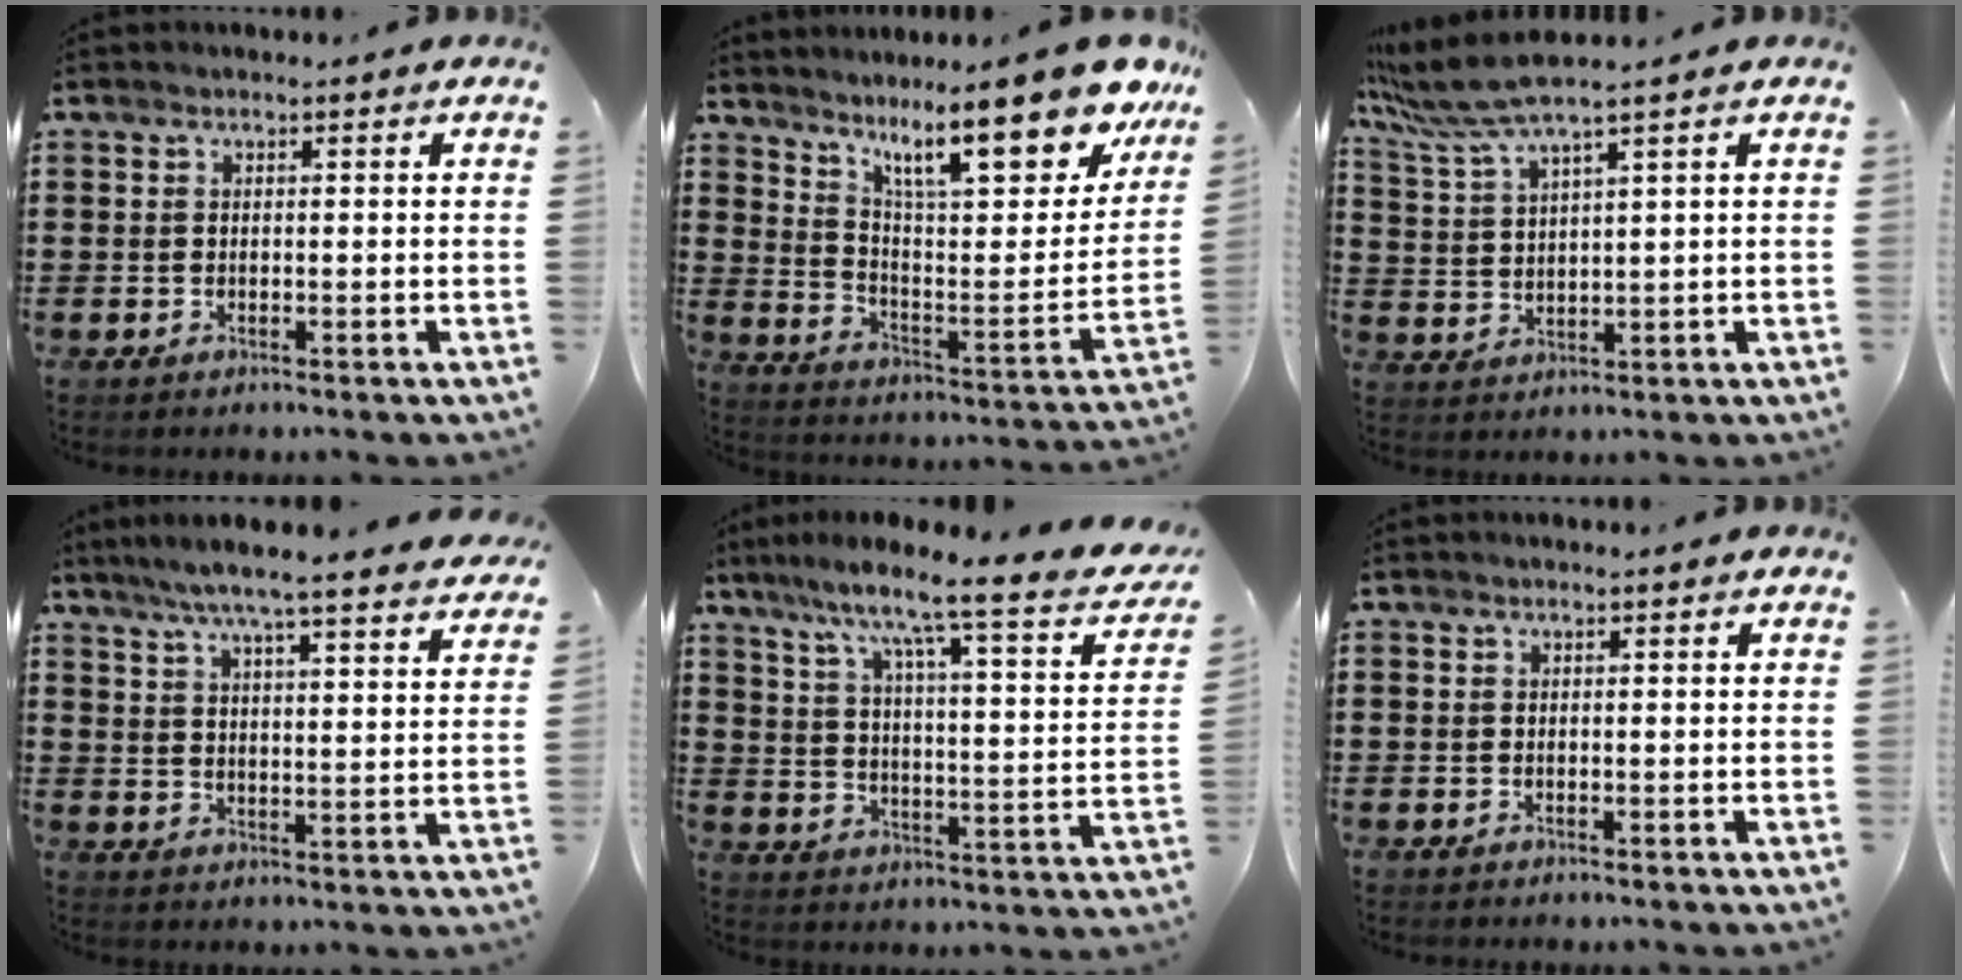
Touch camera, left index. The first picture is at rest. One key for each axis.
{"total": 15.3, "fx": 11.3, "fy": 2.6, "fz": 10.0, "tx": -0.175, "ty": -0.067, "tz": 0.184}
{"total": 6.5, "fx": 5.0, "fy": 0.3, "fz": 4.1, "tx": -0.107, "ty": -0.017, "tz": 0.085}
{"total": 6.4, "fx": 5.7, "fy": -0.4, "fz": 2.8, "tx": -0.077, "ty": -0.031, "tz": 0.096}
{"total": 7.4, "fx": 6.1, "fy": -0.5, "fz": 4.2, "tx": -0.094, "ty": -0.062, "tz": 0.084}
{"total": 0.0}